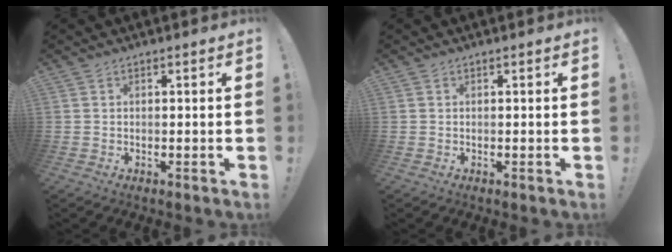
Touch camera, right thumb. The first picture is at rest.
{"total": 0.0}